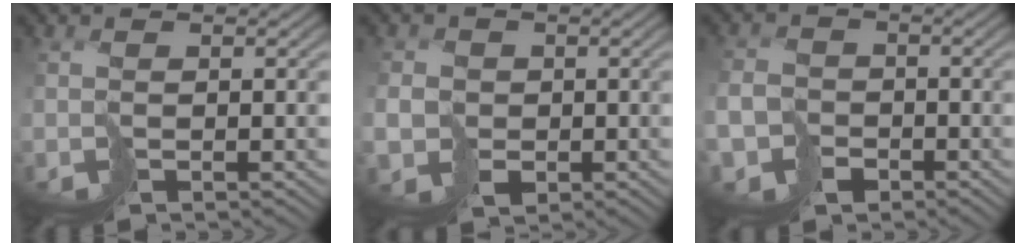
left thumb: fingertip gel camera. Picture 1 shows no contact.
{"total": 4.1, "force": [-0.6, 3.8, 1.4], "torque": [-0.026, -0.011, -0.029]}
{"total": 5.2, "force": [-3.1, 3.7, 1.9], "torque": [-0.041, -0.011, -0.064]}